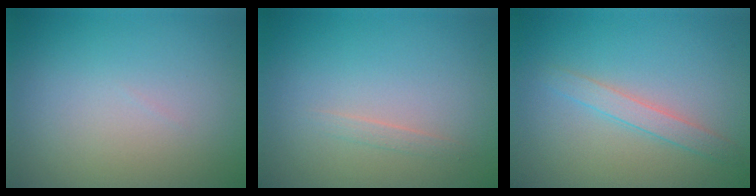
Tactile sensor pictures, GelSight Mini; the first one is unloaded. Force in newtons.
{"total": 0.7, "press": 0.7, "slide": 0.1}
{"total": 2.1, "press": 2.1, "slide": 0.1}